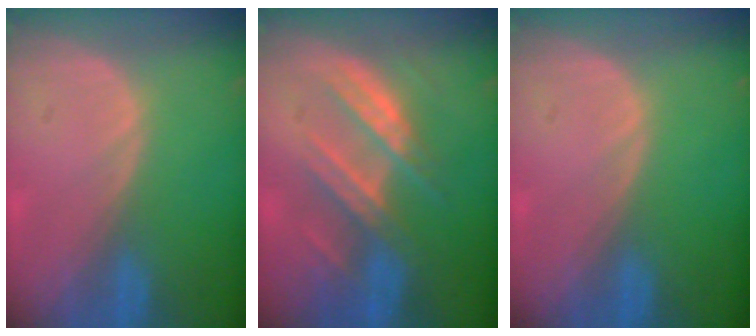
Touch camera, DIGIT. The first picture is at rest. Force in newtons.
{"total": 7.7, "press": 7.2, "slide": 2.8}
{"total": 0.0}